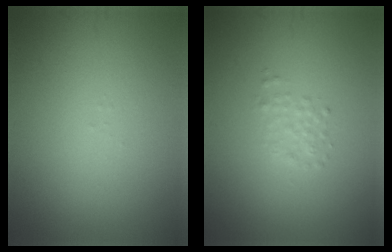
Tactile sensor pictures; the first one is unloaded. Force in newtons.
{"total": 1.2, "press": 1.2, "slide": 0.0}